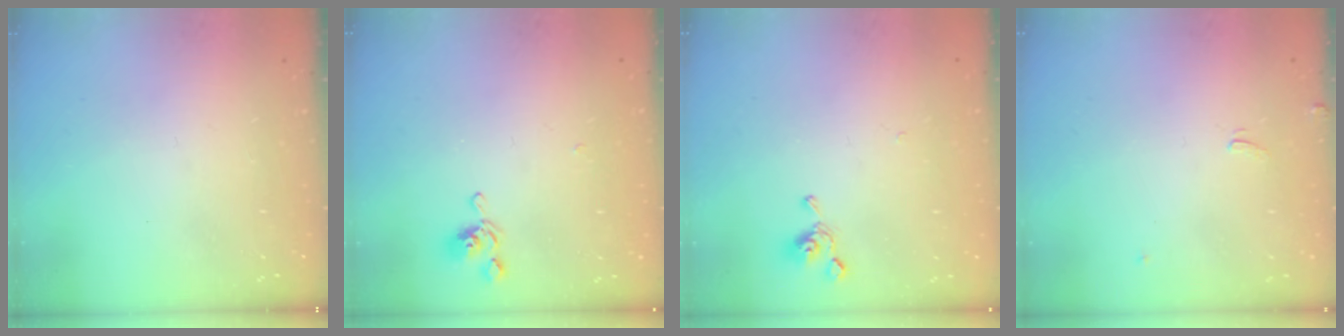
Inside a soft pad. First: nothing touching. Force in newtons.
{"total": 4.9, "press": 4.8, "slide": 0.3}
{"total": 3.9, "press": 3.8, "slide": 0.5}
{"total": 2.7, "press": 2.7, "slide": 0.3}